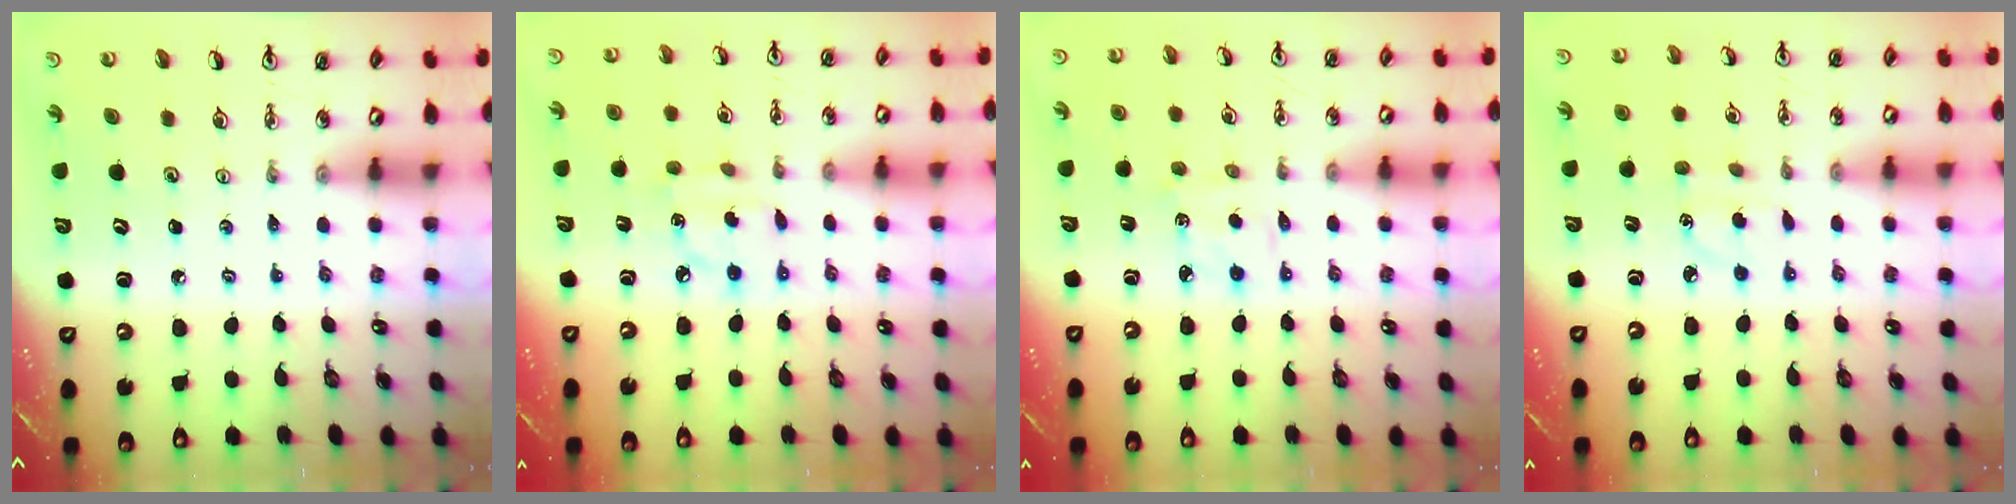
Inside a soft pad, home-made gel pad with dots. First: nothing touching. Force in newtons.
{"total": 5.3, "press": 5.3, "slide": 0.1}
{"total": 4.7, "press": 4.7, "slide": 0.3}
{"total": 3.4, "press": 3.3, "slide": 0.7}